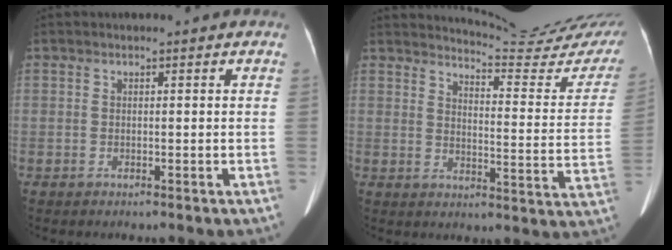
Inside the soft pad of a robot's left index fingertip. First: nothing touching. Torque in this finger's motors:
{"motor_torque": [-0.10, -0.94, 0.04, 0.00]}